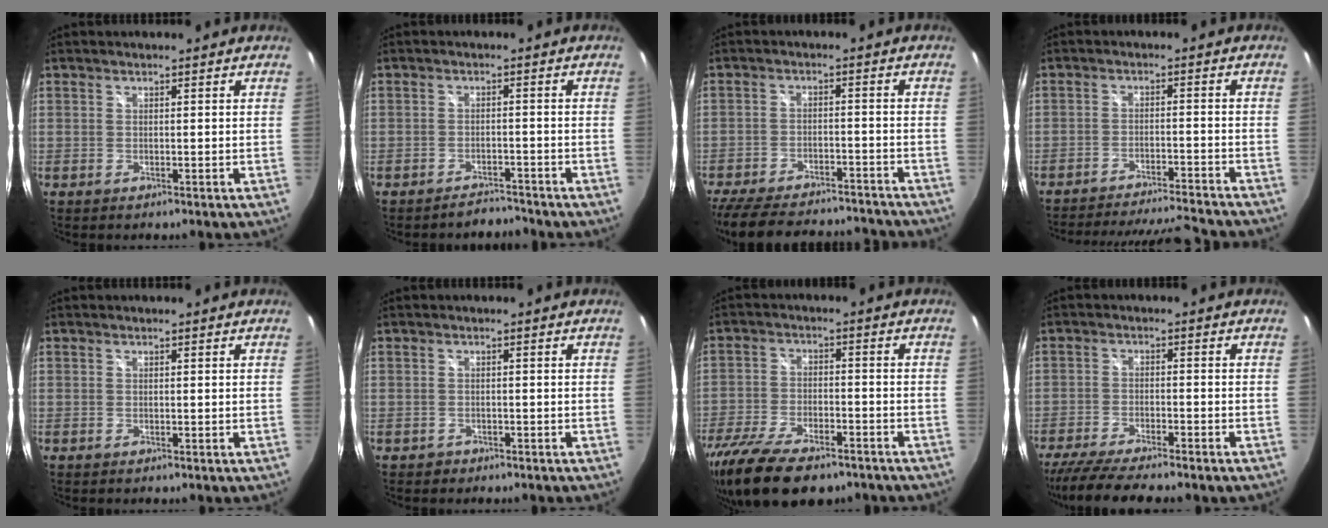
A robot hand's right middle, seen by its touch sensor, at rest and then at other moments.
{"total": 3.3, "force": [-3.2, 0.8, 0.2], "torque": [-0.008, 0.005, -0.047]}
{"total": 20.1, "force": [-17.8, 4.1, 8.5], "torque": [-0.178, -0.016, -0.259]}
{"total": 18.0, "force": [-16.5, 2.0, 6.9], "torque": [-0.138, -0.002, -0.229]}
{"total": 0.0}
{"total": 1.3, "force": [-0.8, 1.0, 0.2], "torque": [-0.009, 0.001, -0.010]}
{"total": 18.8, "force": [-13.7, 7.3, 10.6], "torque": [-0.229, -0.044, -0.227]}
{"total": 11.8, "force": [-10.1, 1.2, 6.0], "torque": [-0.132, -0.031, -0.164]}